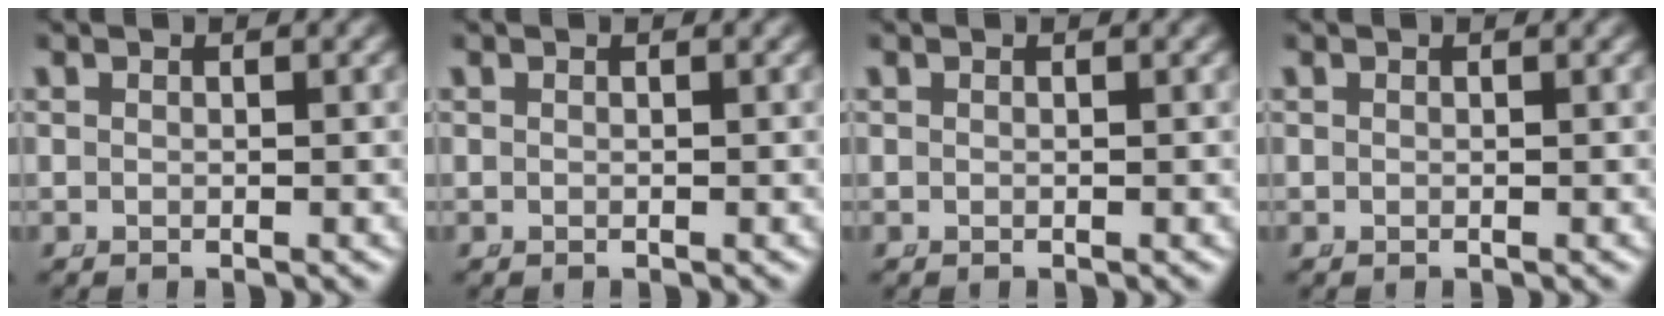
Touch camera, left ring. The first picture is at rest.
{"total": 0.0}
{"total": 0.0}
{"total": 0.0}